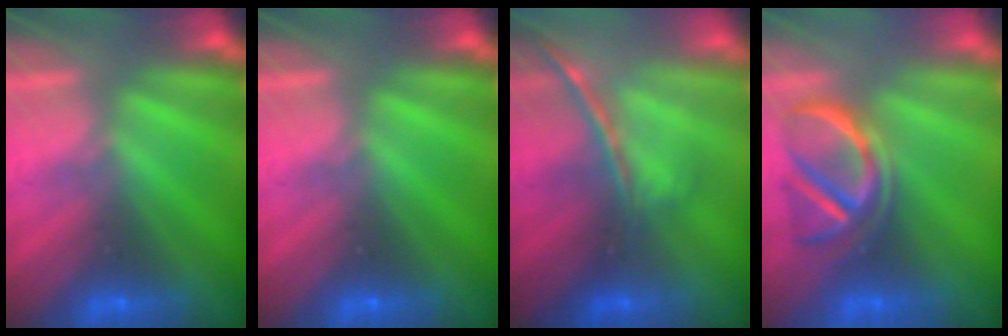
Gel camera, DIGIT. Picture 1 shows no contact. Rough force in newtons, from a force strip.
{"total": 0.0}
{"total": 1.7}
{"total": 3.9}